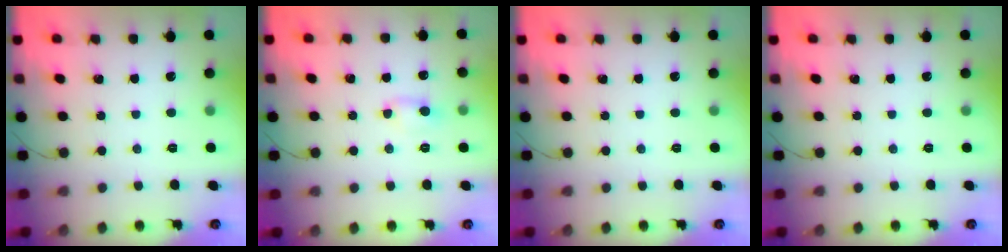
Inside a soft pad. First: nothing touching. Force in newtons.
{"total": 2.5, "press": 2.4, "slide": 0.8}
{"total": 0.0}
{"total": 0.0}